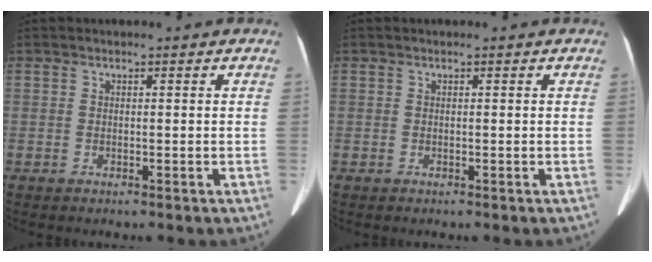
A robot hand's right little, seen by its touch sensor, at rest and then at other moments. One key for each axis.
{"total": 0.0}